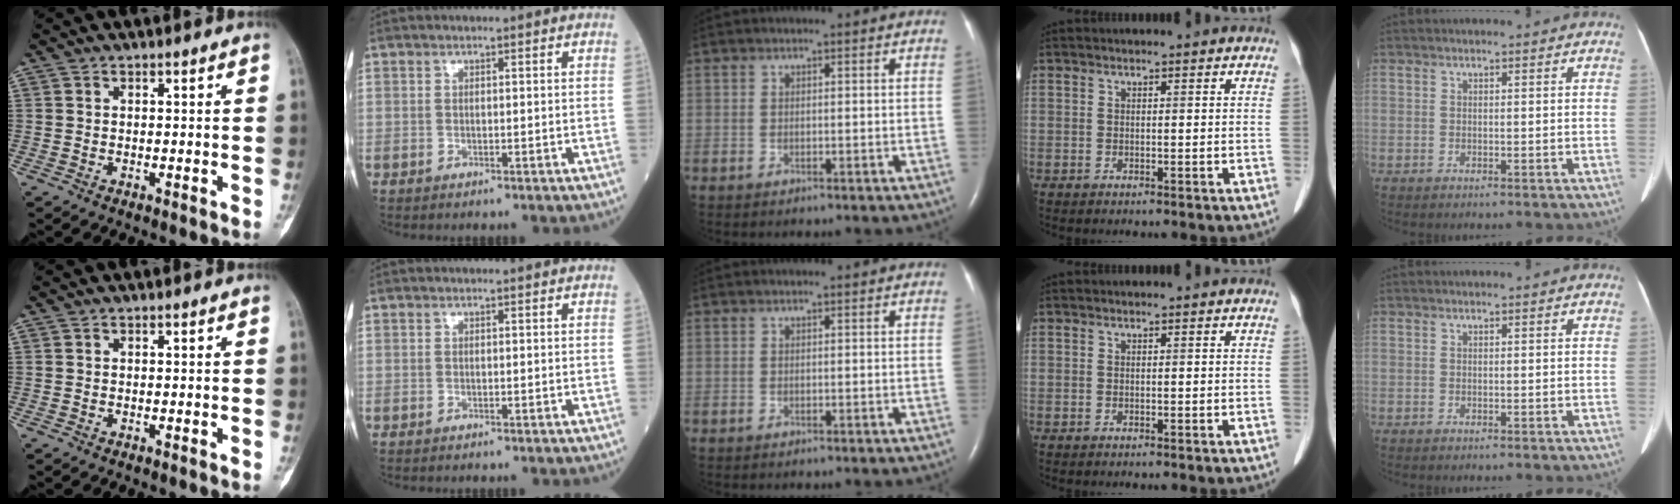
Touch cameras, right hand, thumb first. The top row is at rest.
{}